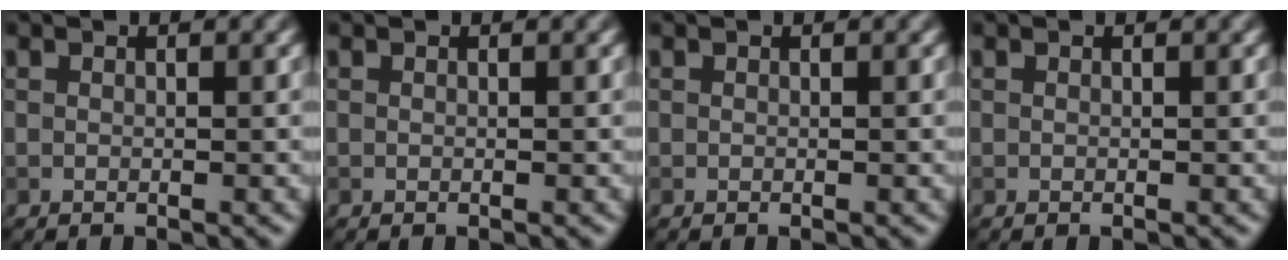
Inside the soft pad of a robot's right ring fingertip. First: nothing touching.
{"total": 0.0}
{"total": 0.0}
{"total": 0.0}